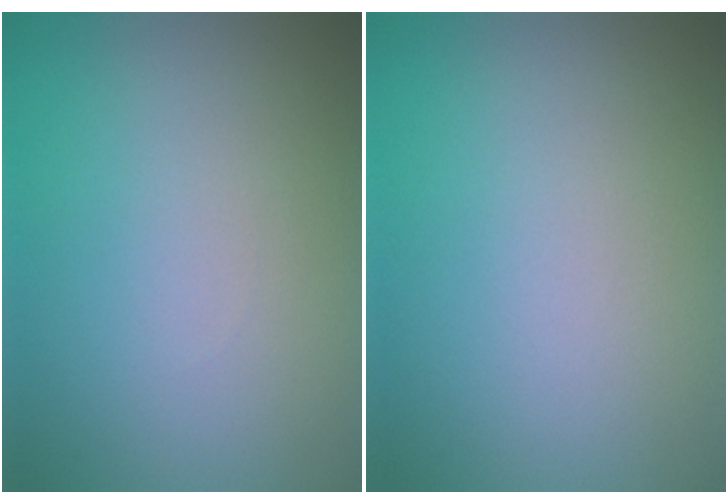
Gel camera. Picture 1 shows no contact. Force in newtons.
{"total": 0.0}